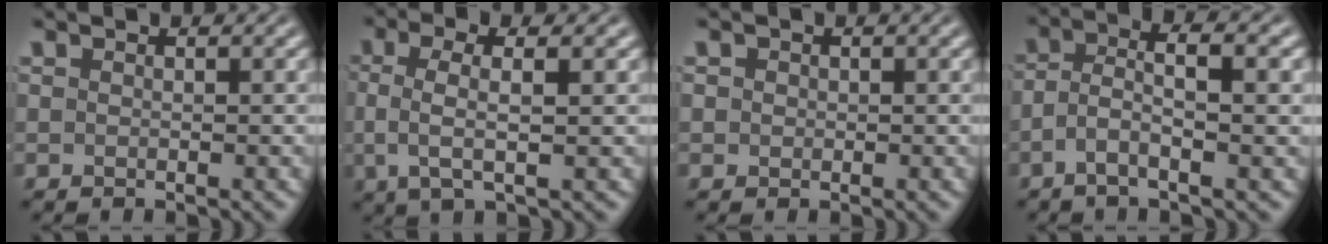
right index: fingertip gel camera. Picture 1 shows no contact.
{"total": 4.1, "force": [0.6, 1.3, 3.9], "torque": [-0.073, 0.001, 0.014]}
{"total": 1.3, "force": [0.1, 1.2, 0.3], "torque": [-0.014, -0.007, 0.004]}
{"total": 3.3, "force": [-0.6, 0.8, 3.1], "torque": [-0.062, -0.012, -0.008]}